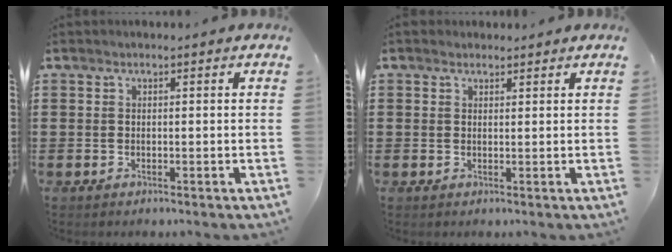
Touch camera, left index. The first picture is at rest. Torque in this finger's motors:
{"motor_torque": [1.05, -1.09, -0.47, -0.18]}